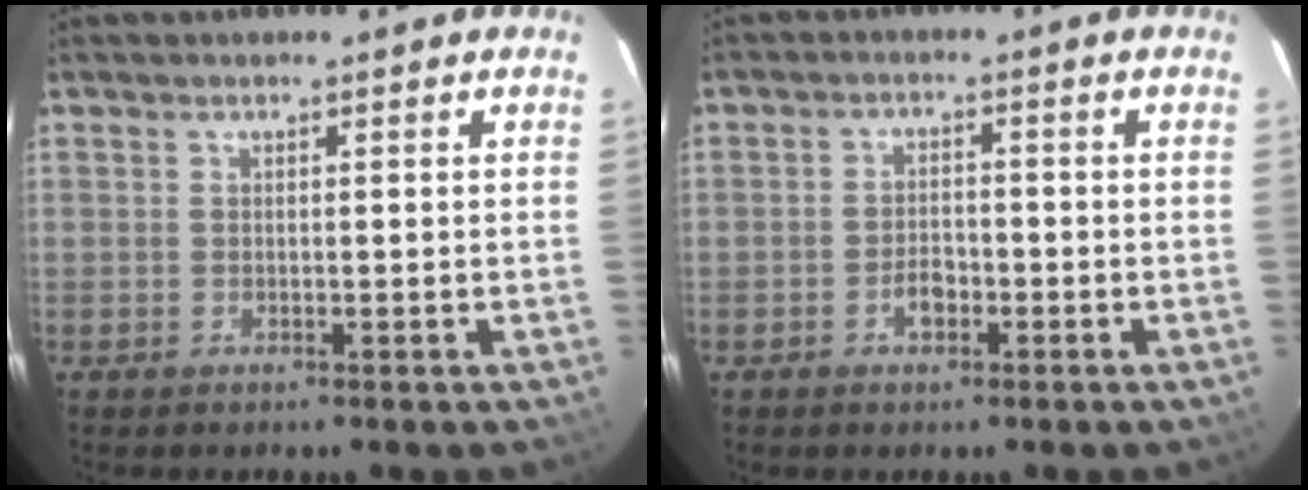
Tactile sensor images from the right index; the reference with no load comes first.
{"total": 3.4, "force": [-1.7, 2.1, 2.1], "torque": [-0.040, 0.005, -0.028]}